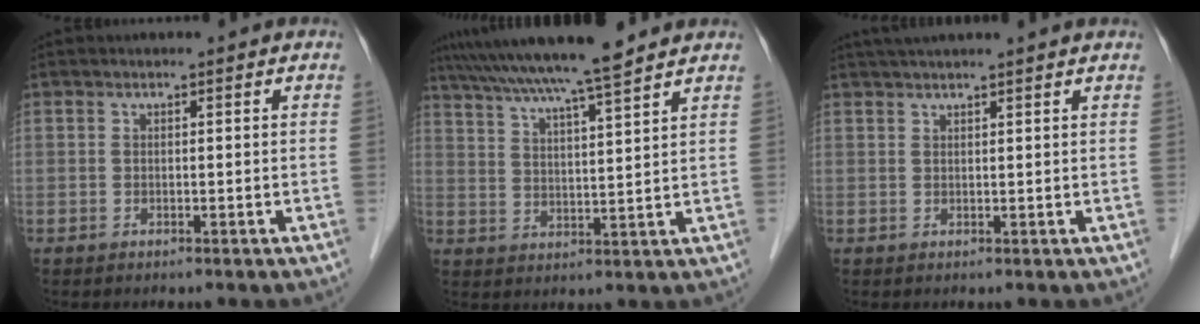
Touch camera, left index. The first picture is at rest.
{"total": 13.9, "force": [12.1, -0.7, 6.9], "torque": [-0.123, 0.024, 0.186]}
{"total": 6.9, "force": [6.0, -0.7, 3.4], "torque": [-0.048, 0.037, 0.082]}